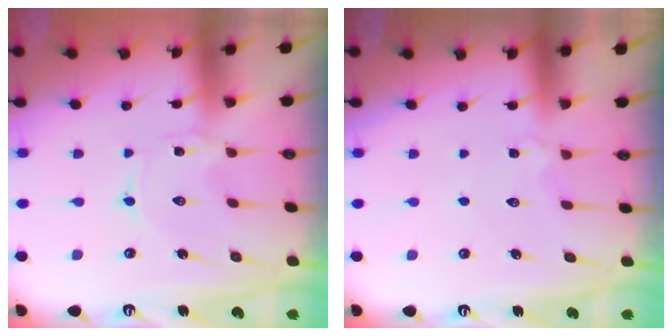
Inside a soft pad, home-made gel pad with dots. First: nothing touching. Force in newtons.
{"total": 2.9, "press": 2.9, "slide": 0.5}